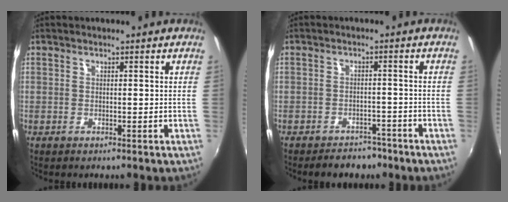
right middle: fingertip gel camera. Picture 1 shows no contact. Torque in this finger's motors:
{"motor_torque": [0.57, -0.90, 0.00, 0.01]}